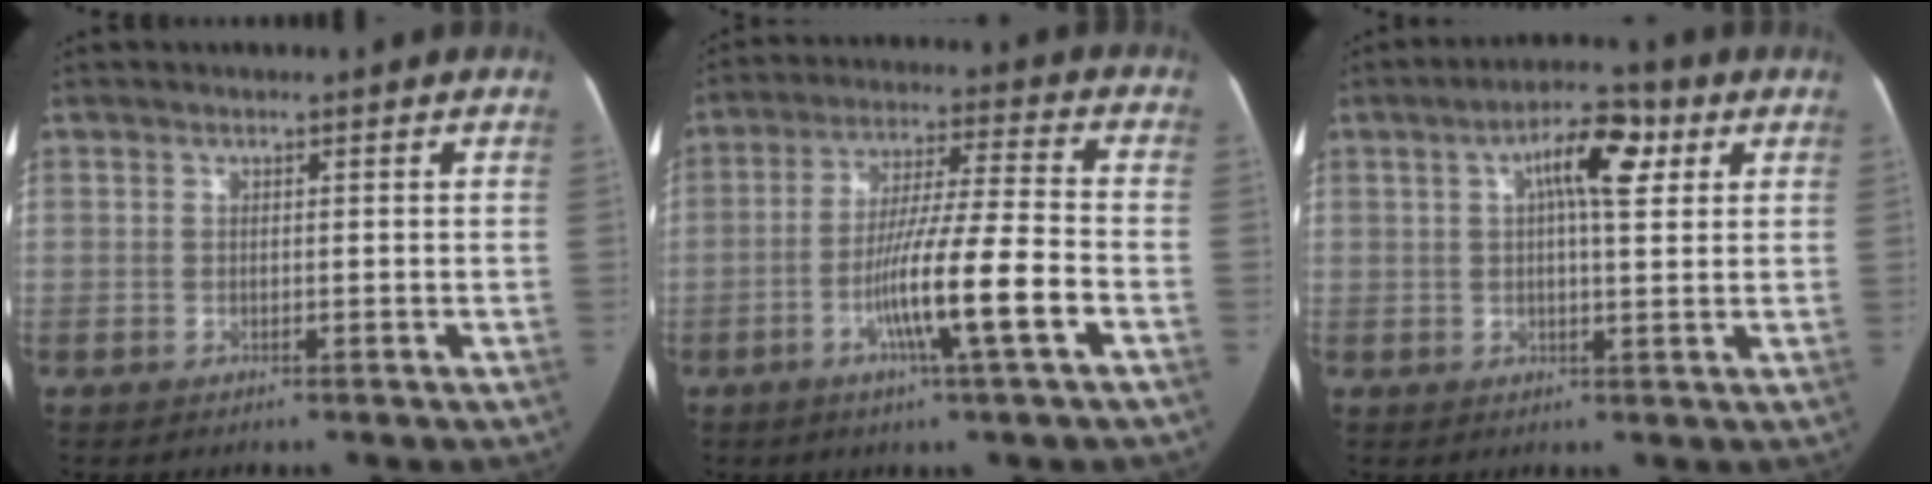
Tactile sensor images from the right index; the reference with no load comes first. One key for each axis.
{"total": 12.1, "fx": -4.5, "fy": -0.7, "fz": 11.2, "tx": -0.201, "ty": -0.005, "tz": -0.083}
{"total": 8.2, "fx": 2.8, "fy": 2.3, "fz": 7.3, "tx": -0.123, "ty": 0.023, "tz": 0.041}